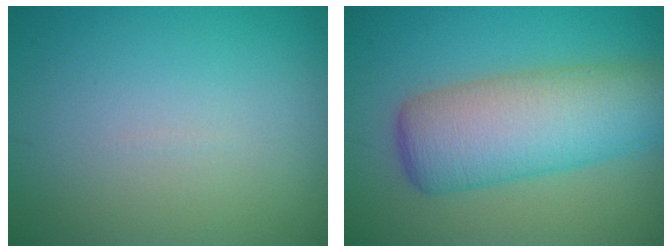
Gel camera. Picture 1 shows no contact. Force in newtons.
{"total": 8.3, "press": 8.3, "slide": 0.2}